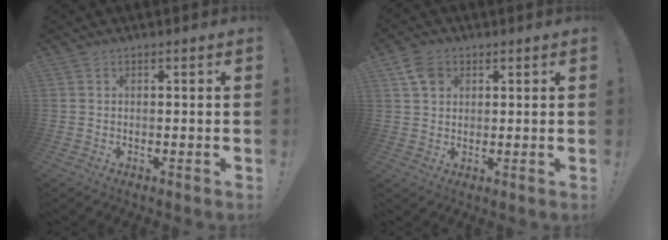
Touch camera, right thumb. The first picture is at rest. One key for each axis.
{"total": 6.2, "fx": 2.9, "fy": 4.6, "fz": 2.9, "tx": -0.041, "ty": -0.005, "tz": 0.057}